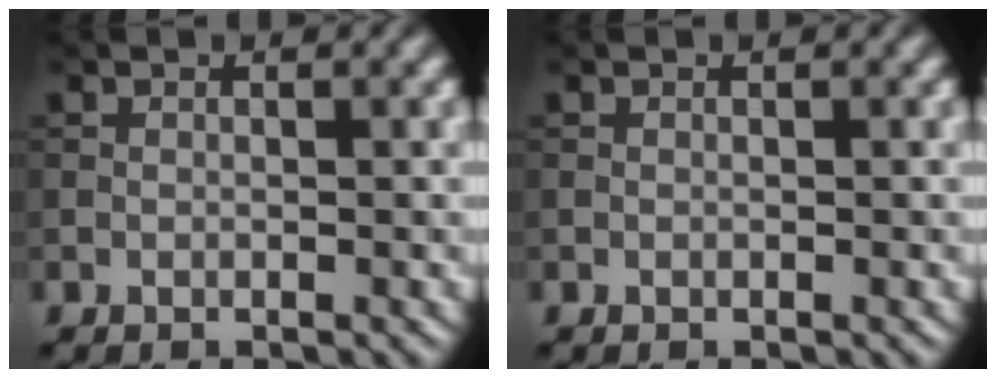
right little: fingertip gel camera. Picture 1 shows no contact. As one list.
[{"total": 0.0}]